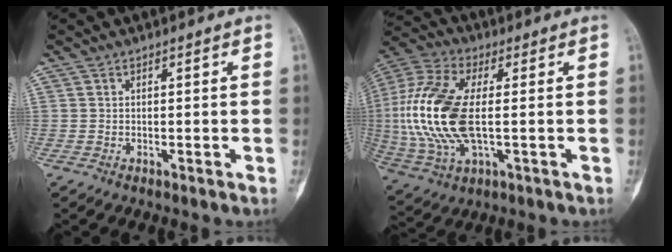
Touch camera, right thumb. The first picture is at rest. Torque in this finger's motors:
{"motor_torque": [2.40, 2.39, 1.43, -1.34, 0.59]}